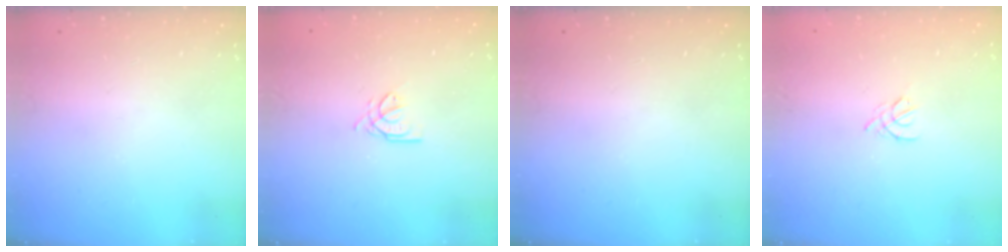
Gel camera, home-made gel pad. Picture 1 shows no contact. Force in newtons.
{"total": 2.6, "press": 2.6, "slide": 0.1}
{"total": 0.0}
{"total": 2.0, "press": 1.9, "slide": 0.5}